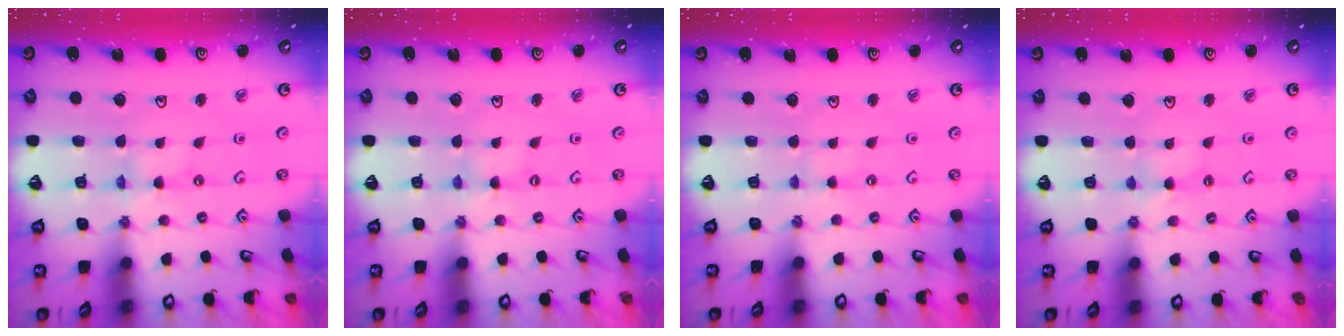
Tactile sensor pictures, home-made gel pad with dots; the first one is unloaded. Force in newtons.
{"total": 0.0}
{"total": 0.0}
{"total": 2.2, "press": 2.1, "slide": 0.4}